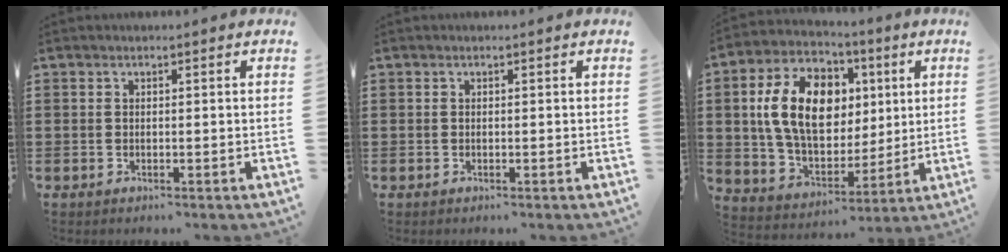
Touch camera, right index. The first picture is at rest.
{"total": 0.0}
{"total": 14.7, "force": [2.6, 9.8, 10.6], "torque": [-0.236, 0.013, 0.043]}